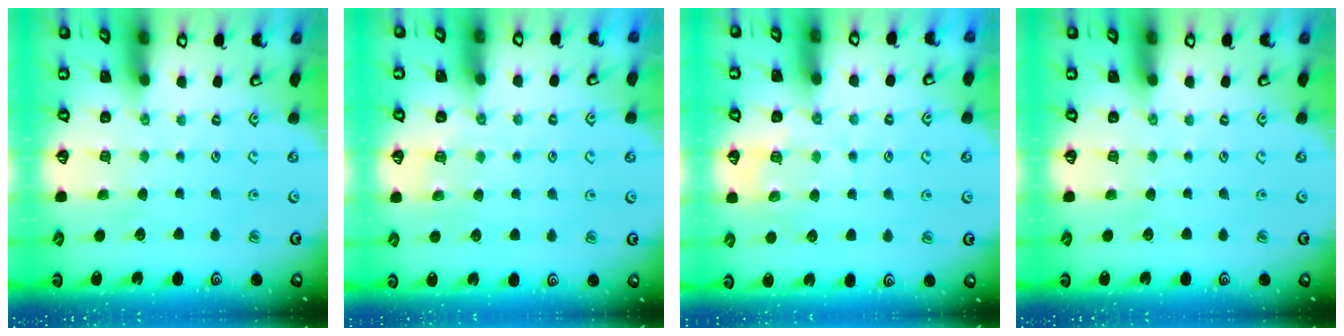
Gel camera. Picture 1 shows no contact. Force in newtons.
{"total": 3.8, "press": 3.6, "slide": 0.9}
{"total": 6.3, "press": 6.2, "slide": 0.6}
{"total": 0.0}